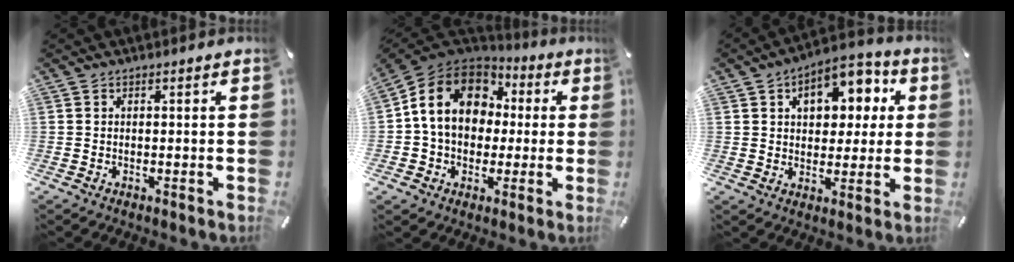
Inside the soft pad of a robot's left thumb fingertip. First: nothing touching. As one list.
[{"total": 14.2, "force": [1.5, 11.8, 7.6], "torque": [-0.171, 0.007, 0.030]}, {"total": 10.8, "force": [4.0, 7.9, 6.1], "torque": [-0.078, -0.015, 0.064]}]